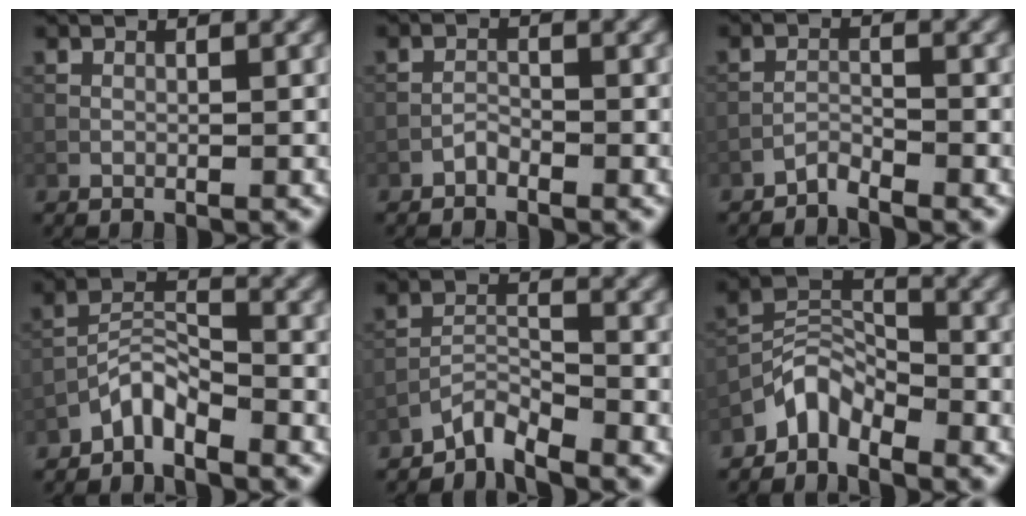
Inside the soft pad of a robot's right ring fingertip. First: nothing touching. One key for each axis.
{"total": 0.9, "fx": -0.8, "fy": 0.3, "fz": 0.2, "tx": -0.003, "ty": 0.004, "tz": -0.018}
{"total": 1.4, "fx": -1.4, "fy": 0.1, "fz": 0.1, "tx": 0.000, "ty": 0.007, "tz": -0.029}
{"total": 3.0, "fx": -2.5, "fy": 0.9, "fz": 1.4, "tx": -0.022, "ty": 0.015, "tz": -0.054}
{"total": 2.8, "fx": -2.7, "fy": 0.4, "fz": 0.8, "tx": -0.011, "ty": 0.006, "tz": -0.059}
{"total": 3.7, "fx": -3.0, "fy": 1.7, "fz": 1.2, "tx": -0.017, "ty": 0.013, "tz": -0.068}